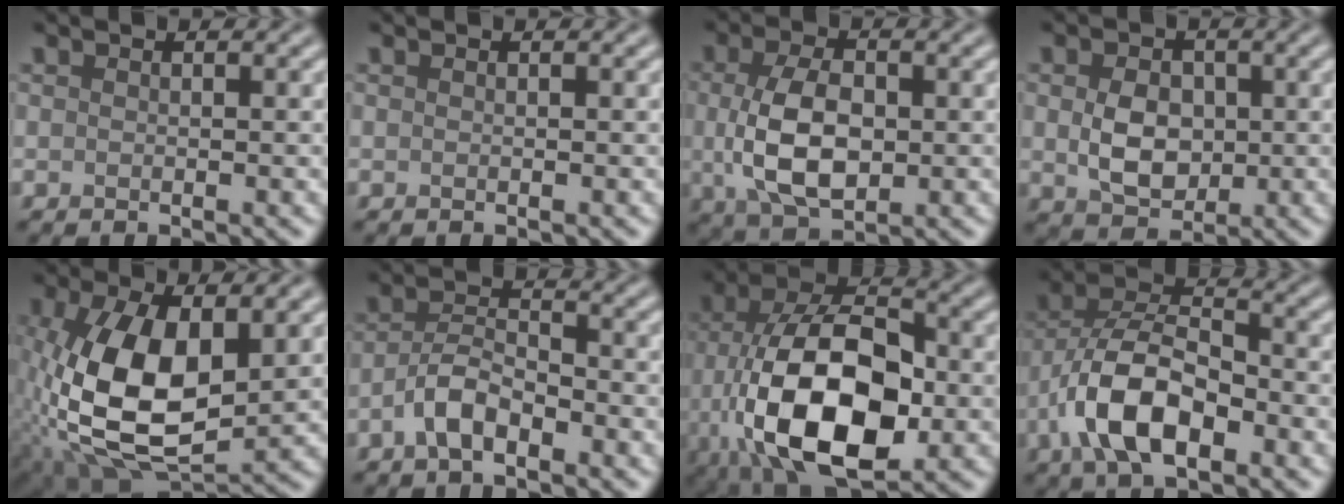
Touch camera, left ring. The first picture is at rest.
{"total": 0.0}
{"total": 6.6, "force": [-0.1, 3.9, 5.3], "torque": [-0.113, -0.005, -0.003]}
{"total": 4.4, "force": [0.1, 3.3, 2.8], "torque": [-0.056, -0.005, 0.002]}
{"total": 10.7, "force": [-0.2, 5.6, 9.1], "torque": [-0.193, -0.001, -0.003]}
{"total": 3.5, "force": [-1.9, 1.6, 2.5], "torque": [-0.044, 0.010, -0.043]}
{"total": 14.3, "force": [-3.6, 7.8, 11.4], "torque": [-0.208, -0.012, -0.070]}
{"total": 8.4, "force": [-3.3, 4.3, 6.4], "torque": [-0.123, 0.012, -0.071]}